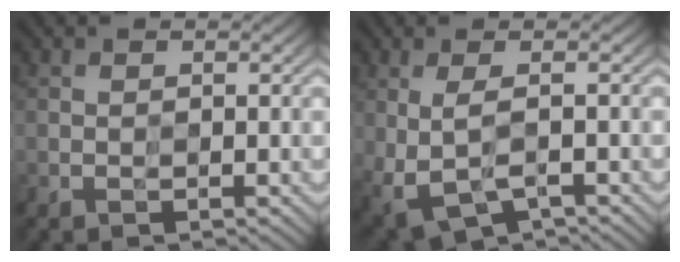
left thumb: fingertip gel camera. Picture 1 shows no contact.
{"total": 4.9, "force": [-0.4, 2.2, 4.3], "torque": [-0.105, -0.017, 0.000]}